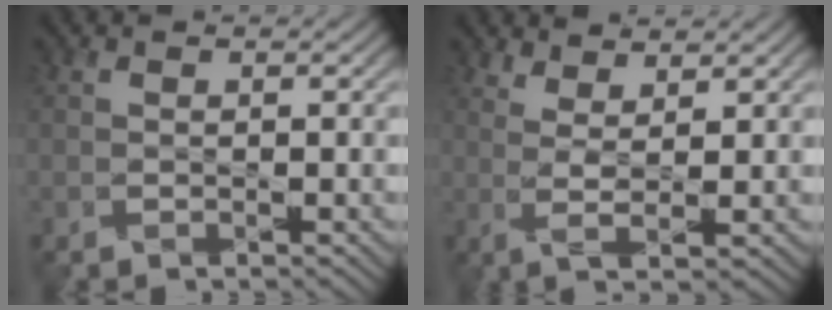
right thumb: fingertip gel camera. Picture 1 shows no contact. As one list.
[{"total": 3.7, "force": [2.5, 0.1, 2.7], "torque": [-0.052, -0.008, 0.051]}]